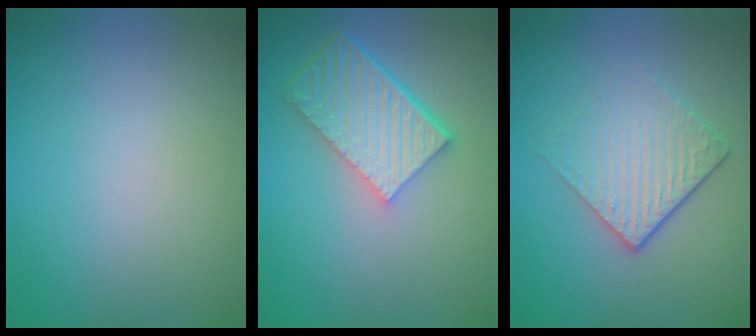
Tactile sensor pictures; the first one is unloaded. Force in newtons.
{"total": 6.3, "press": 4.4, "slide": 4.5}
{"total": 4.4, "press": 2.9, "slide": 3.3}